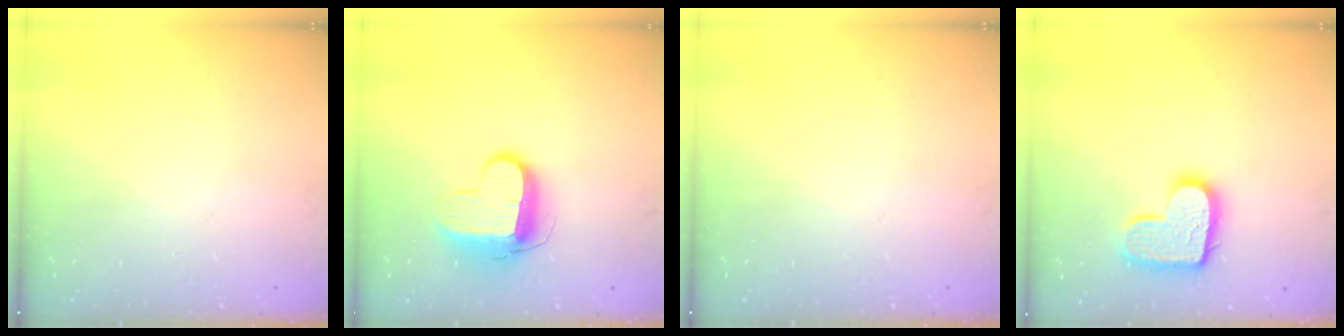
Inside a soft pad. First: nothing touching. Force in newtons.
{"total": 10.8, "press": 10.8, "slide": 0.9}
{"total": 0.0}
{"total": 14.2, "press": 14.2, "slide": 0.8}